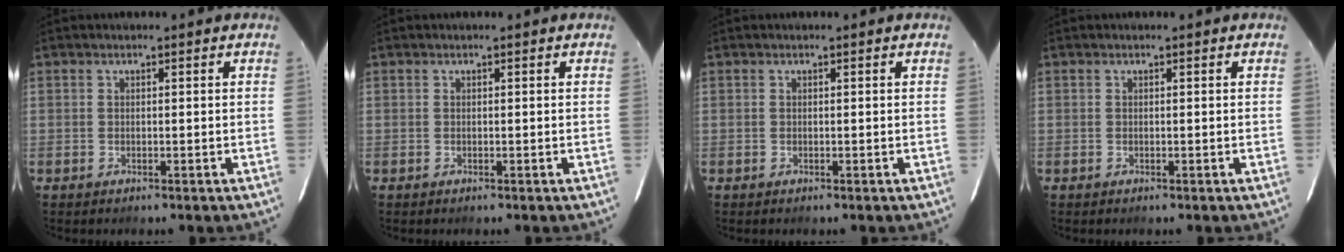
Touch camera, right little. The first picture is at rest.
{"total": 0.0}
{"total": 0.0}
{"total": 0.0}